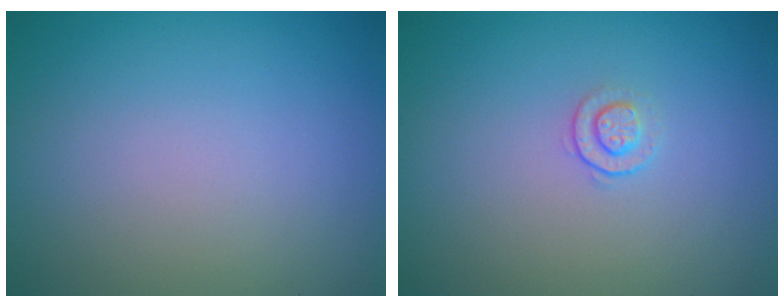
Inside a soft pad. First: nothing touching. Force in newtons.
{"total": 1.1, "press": 0.7, "slide": 0.9}